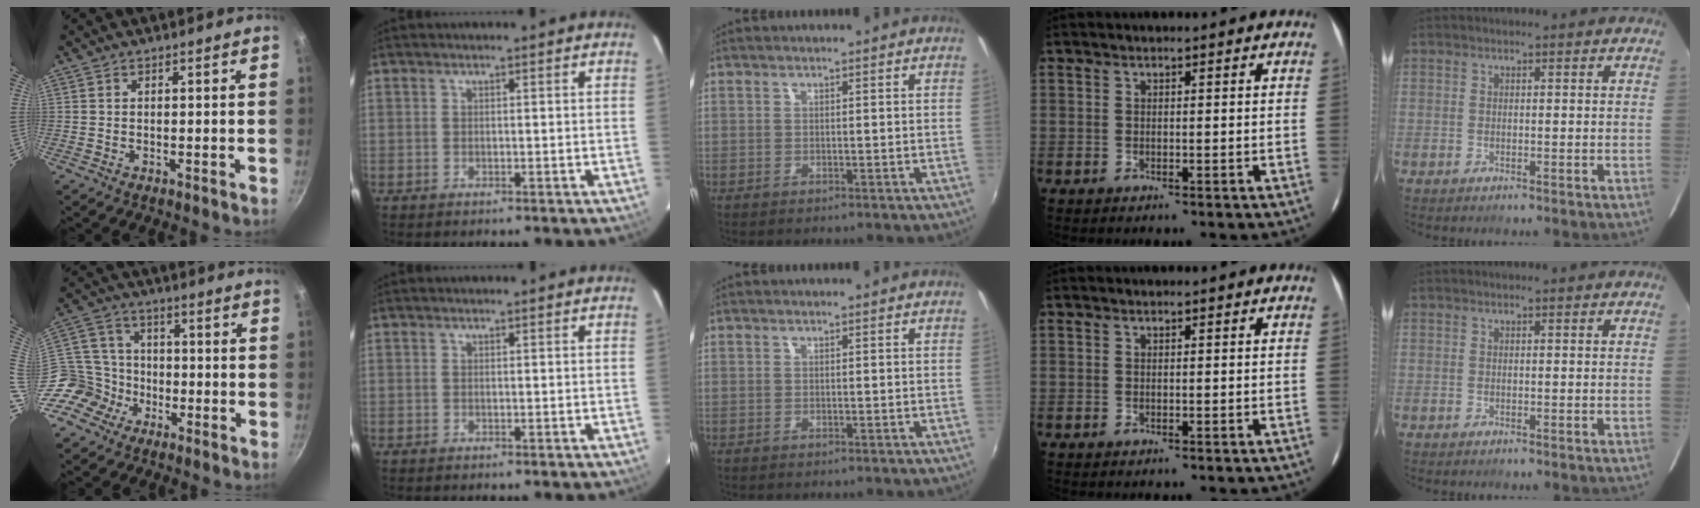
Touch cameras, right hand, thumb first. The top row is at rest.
{"thumb": {"total": 10.5, "force": [-5.4, 8.5, 3.1], "torque": [-0.024, 0.053, -0.110]}}